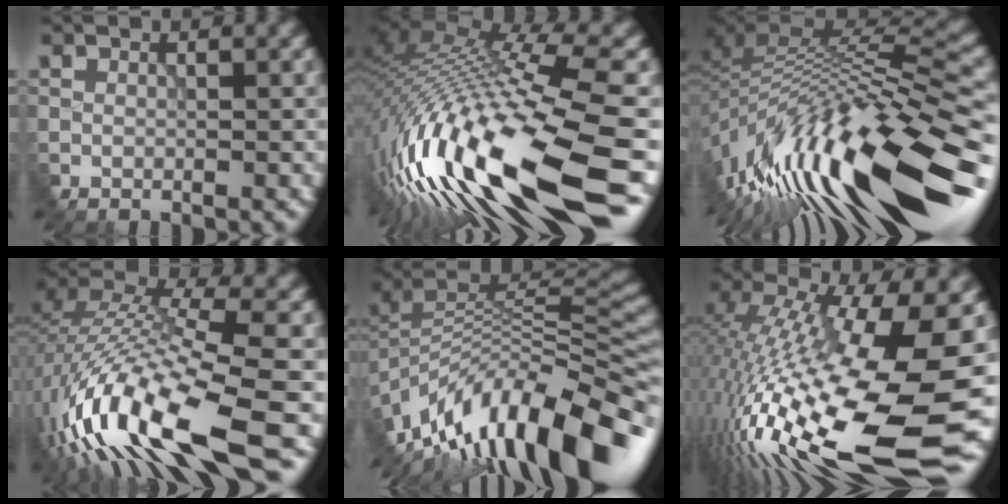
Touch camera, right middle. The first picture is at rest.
{"total": 17.3, "force": [-7.7, 3.9, 15.0], "torque": [-0.300, -0.010, -0.131]}
{"total": 15.7, "force": [-6.8, 5.0, 13.2], "torque": [-0.245, 0.018, -0.118]}
{"total": 14.6, "force": [-6.5, 4.1, 12.5], "torque": [-0.267, 0.005, -0.114]}
{"total": 13.6, "force": [-7.3, 5.0, 10.3], "torque": [-0.188, 0.024, -0.132]}
{"total": 18.1, "force": [-3.8, 4.8, 17.1], "torque": [-0.325, -0.017, -0.071]}